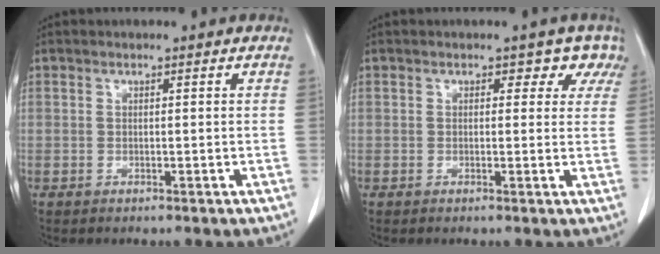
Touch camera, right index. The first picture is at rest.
{"total": 3.4, "force": [2.3, 2.5, 0.7], "torque": [0.015, -0.003, 0.003]}